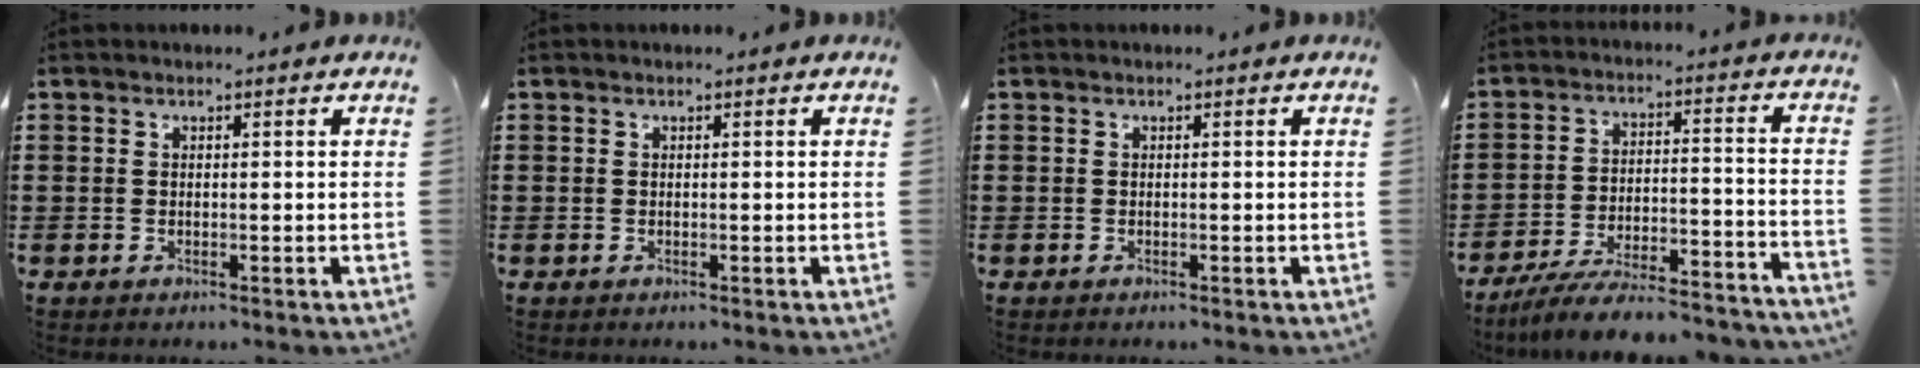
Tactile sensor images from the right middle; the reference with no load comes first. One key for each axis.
{"total": 0.0}
{"total": 0.0}
{"total": 8.0, "fx": -7.5, "fy": 0.5, "fz": 2.9, "tx": -0.045, "ty": 0.008, "tz": -0.144}